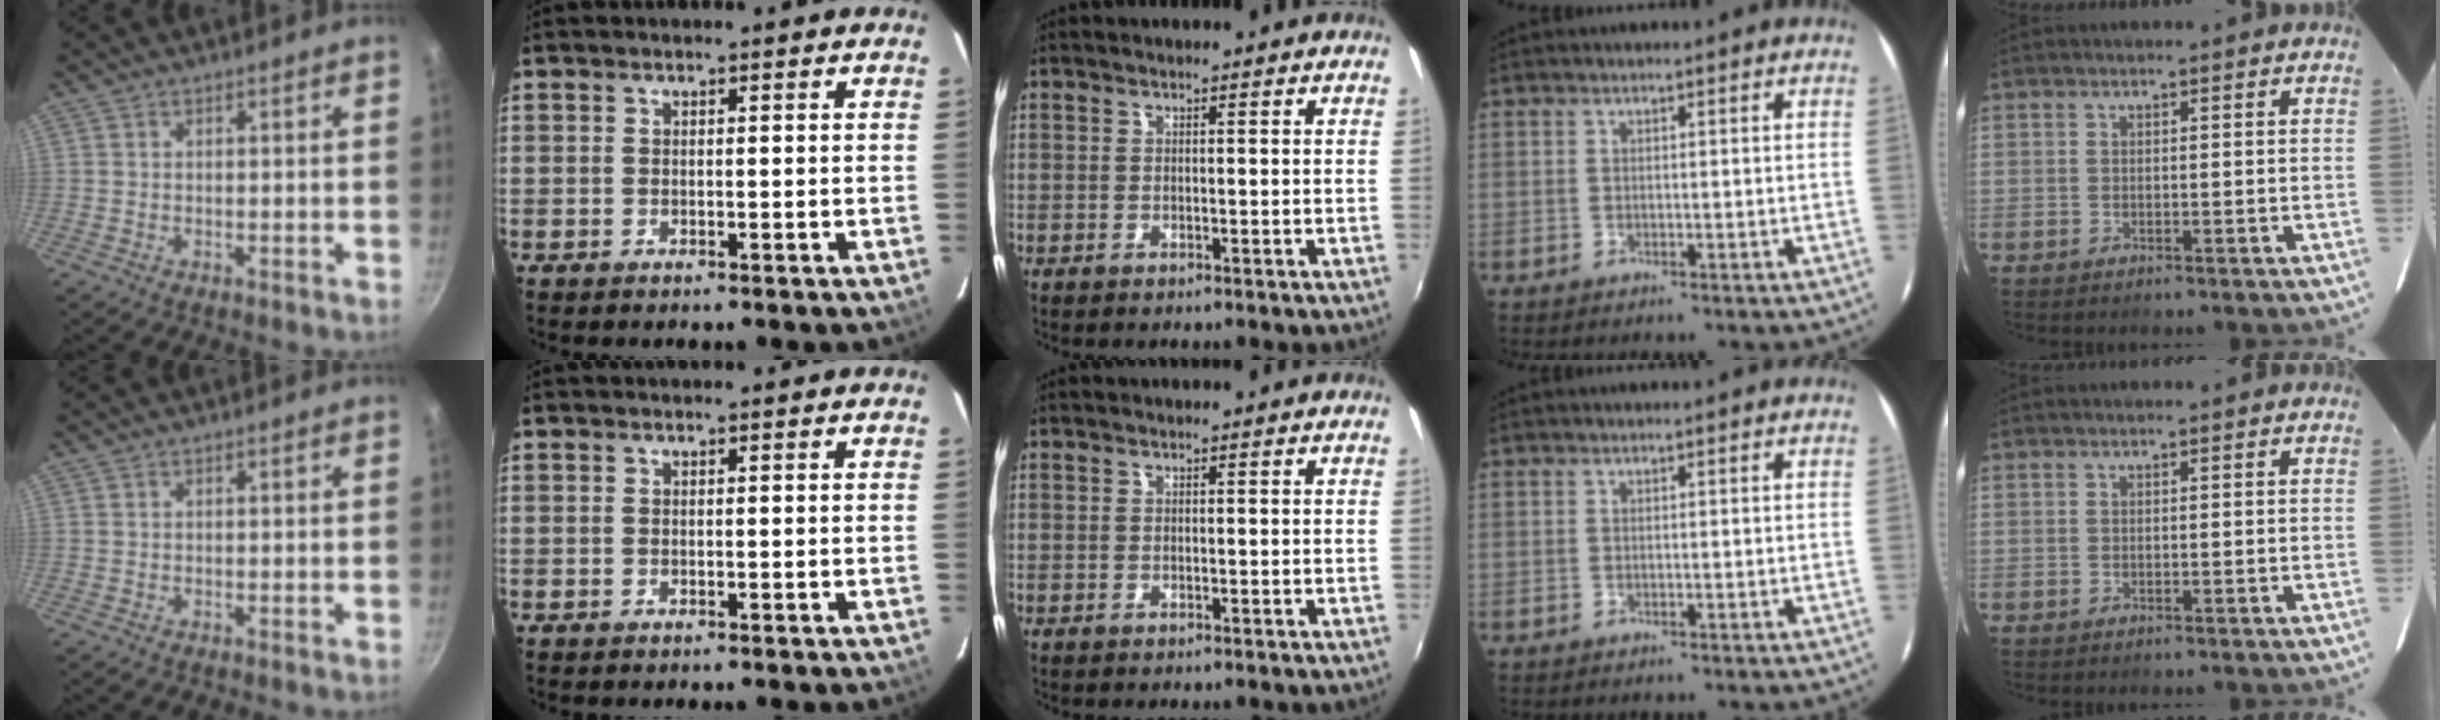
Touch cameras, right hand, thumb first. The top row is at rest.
{}